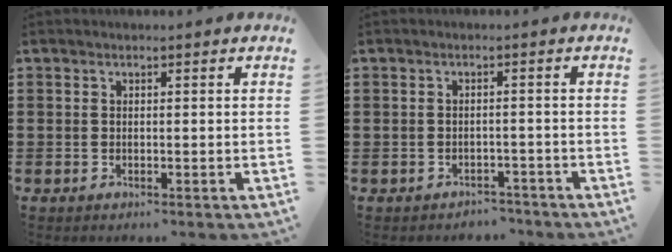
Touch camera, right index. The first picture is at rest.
{"total": 1.9, "force": [-1.8, 0.5, -0.2], "torque": [-0.002, 0.002, -0.041]}